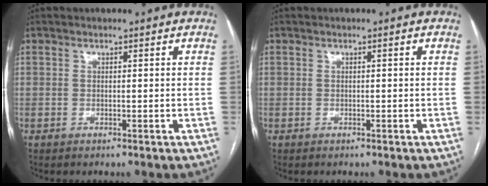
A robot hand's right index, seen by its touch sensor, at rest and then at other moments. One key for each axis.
{"total": 0.5, "fx": 0.1, "fy": 0.0, "fz": 0.5, "tx": -0.010, "ty": 0.002, "tz": 0.002}